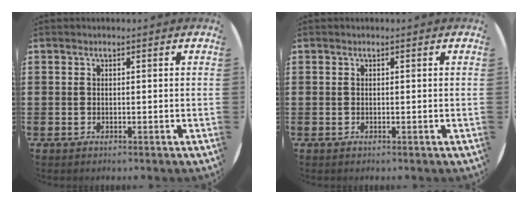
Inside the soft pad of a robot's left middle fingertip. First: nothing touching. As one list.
[{"total": 0.0}]